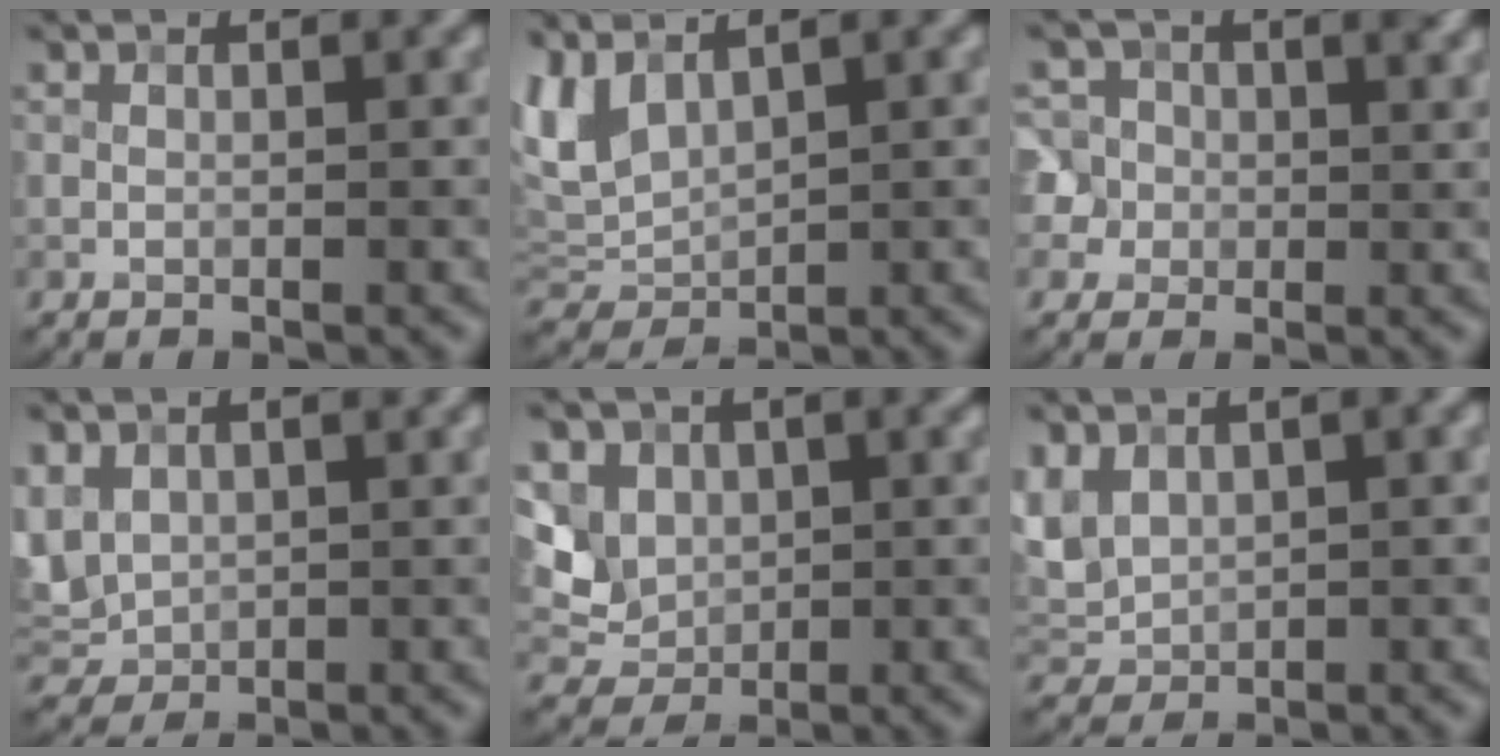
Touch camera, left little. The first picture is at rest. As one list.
[{"total": 3.7, "force": [1.9, 2.1, 2.4], "torque": [-0.061, -0.001, 0.041]}, {"total": 7.0, "force": [2.2, 6.0, 2.9], "torque": [-0.041, 0.030, 0.003]}, {"total": 4.3, "force": [1.7, 3.2, 2.3], "torque": [-0.069, 0.004, 0.040]}, {"total": 5.3, "force": [1.4, 4.4, 2.5], "torque": [-0.057, 0.011, 0.026]}, {"total": 3.7, "force": [1.5, 2.5, 2.3], "torque": [-0.056, 0.004, 0.033]}]